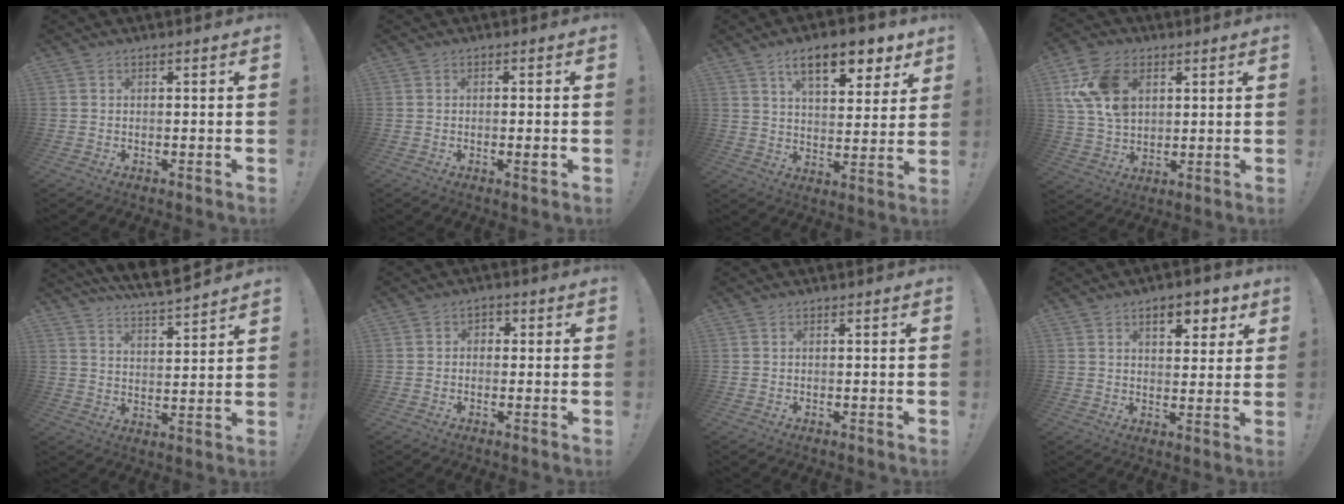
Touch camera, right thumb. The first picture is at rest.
{"total": 2.0, "force": [-0.6, 0.3, 1.9], "torque": [-0.024, -0.001, -0.011]}
{"total": 13.9, "force": [8.1, 5.4, 9.9], "torque": [-0.140, -0.040, 0.134]}
{"total": 15.7, "force": [5.7, 11.0, 9.7], "torque": [-0.179, -0.015, 0.116]}
{"total": 8.1, "force": [7.5, 1.0, 3.1], "torque": [-0.072, -0.061, 0.133]}
{"total": 2.1, "force": [-0.8, 1.7, 0.8], "torque": [-0.011, 0.006, -0.016]}
{"total": 0.0}
{"total": 7.9, "force": [4.4, 3.5, 5.5], "torque": [-0.062, -0.019, 0.072]}